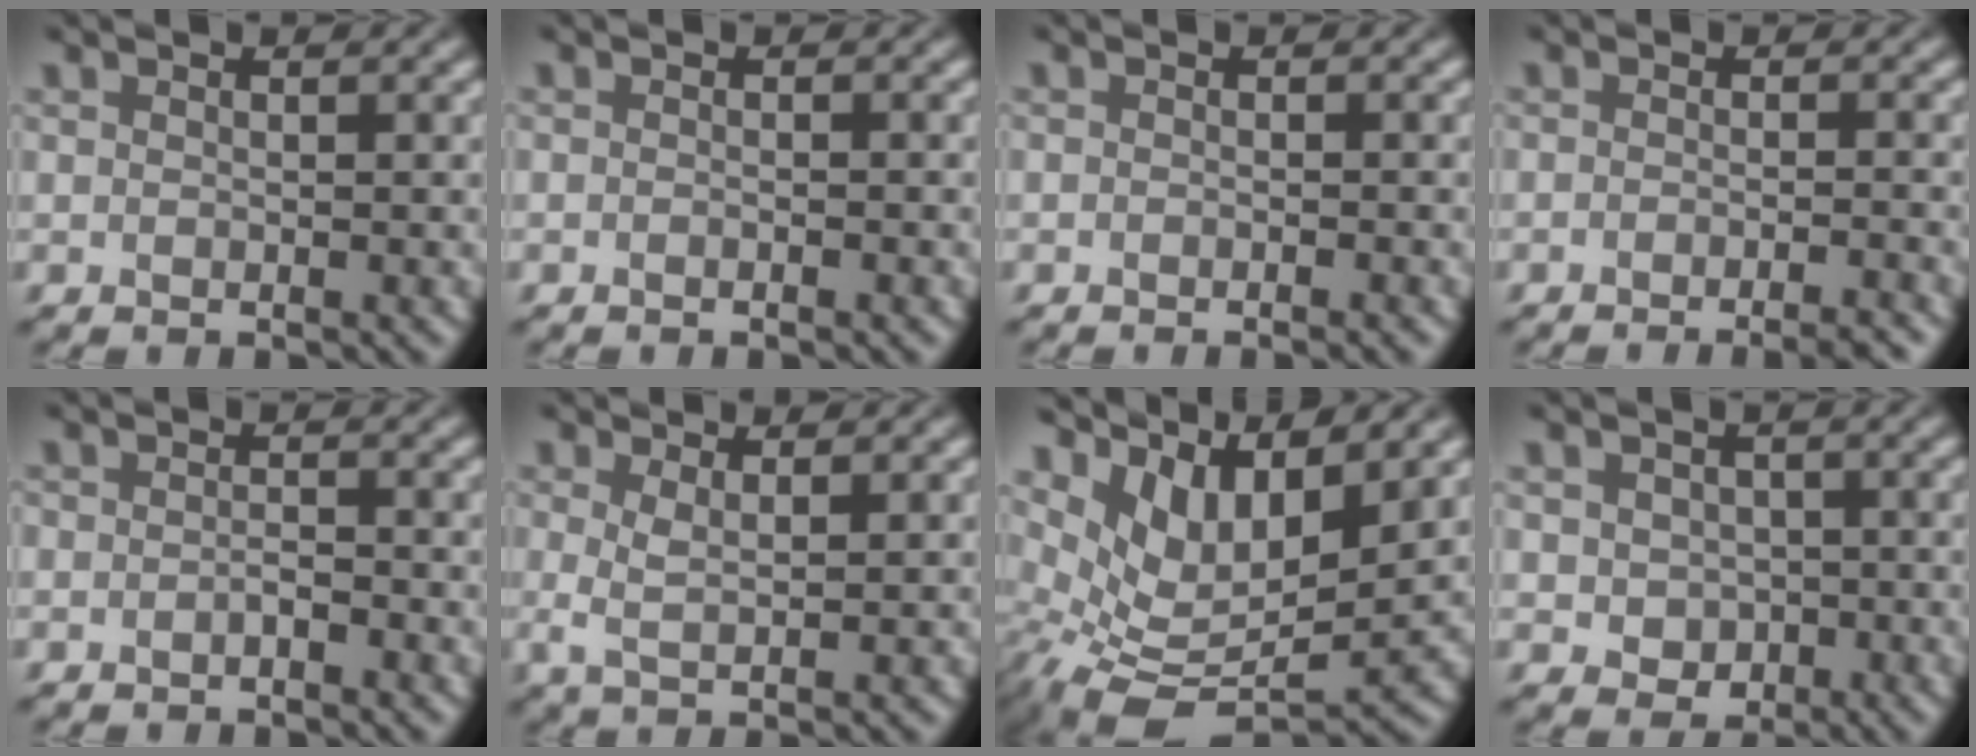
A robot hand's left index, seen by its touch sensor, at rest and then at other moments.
{"total": 0.7, "force": [-0.6, 0.0, 0.5], "torque": [-0.008, -0.004, -0.015]}
{"total": 1.0, "force": [-0.8, 0.0, 0.5], "torque": [-0.006, -0.005, -0.015]}
{"total": 3.0, "force": [-2.2, 0.5, 2.1], "torque": [-0.017, 0.002, -0.037]}
{"total": 1.0, "force": [-0.8, 0.4, 0.5], "torque": [-0.011, 0.001, -0.017]}
{"total": 1.8, "force": [0.3, 0.4, 1.7], "torque": [-0.036, -0.004, 0.006]}
{"total": 8.2, "force": [1.8, 4.0, 7.0], "torque": [-0.136, -0.016, 0.038]}
{"total": 2.7, "force": [-0.5, 2.3, 1.4], "torque": [-0.028, -0.008, -0.005]}